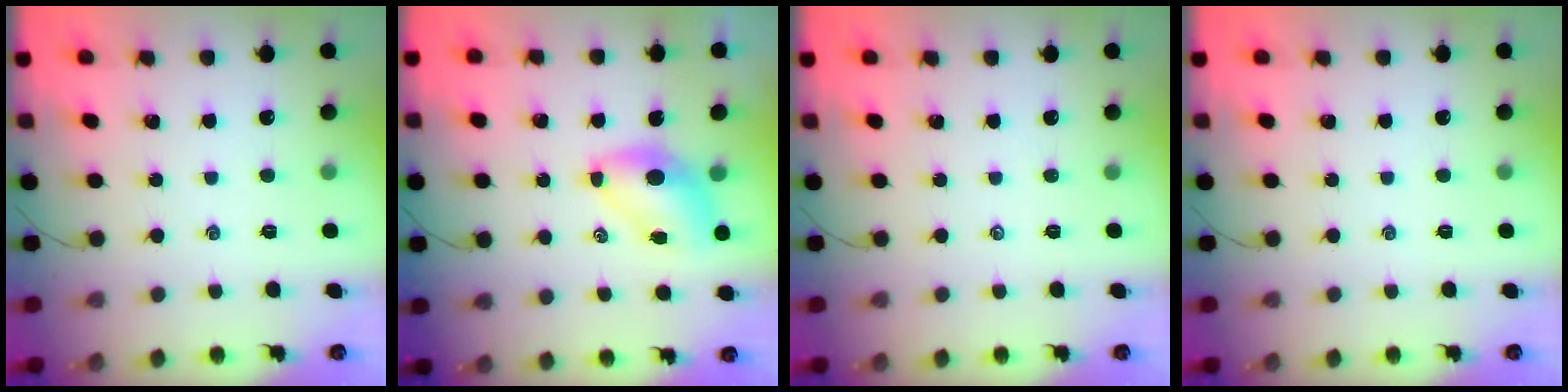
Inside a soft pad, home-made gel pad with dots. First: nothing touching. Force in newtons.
{"total": 6.7, "press": 6.6, "slide": 1.0}
{"total": 0.0}
{"total": 0.0}